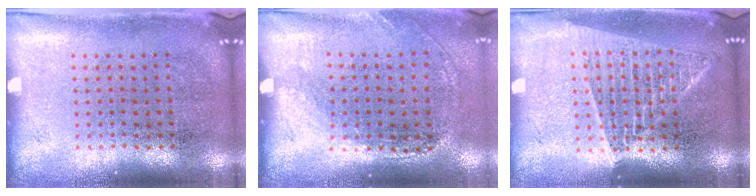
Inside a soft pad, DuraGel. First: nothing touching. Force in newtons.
{"total": 1.3, "press": 1.0, "slide": 0.9}
{"total": 1.5, "press": 1.4, "slide": 0.6}